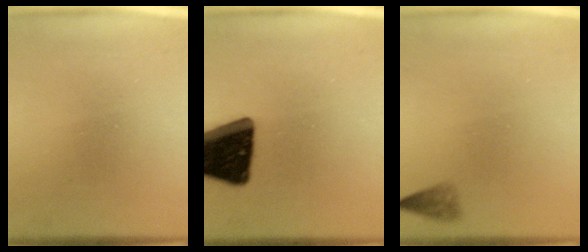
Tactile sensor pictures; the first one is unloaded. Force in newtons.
{"total": 19.6}
{"total": 2.1}